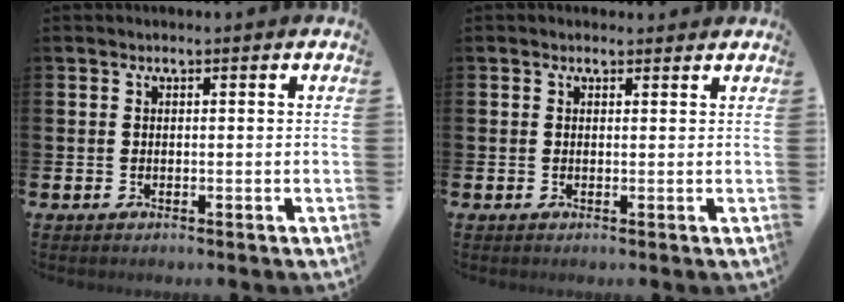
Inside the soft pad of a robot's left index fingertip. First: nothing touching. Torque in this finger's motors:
{"motor_torque": [0.95, -1.19, 0.22, 0.00]}